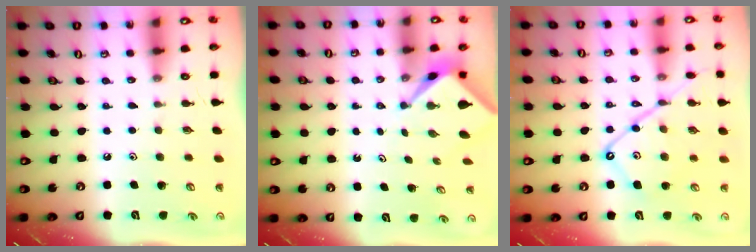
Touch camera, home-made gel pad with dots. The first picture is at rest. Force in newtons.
{"total": 2.3, "press": 2.3, "slide": 0.3}
{"total": 14.6, "press": 14.5, "slide": 1.4}